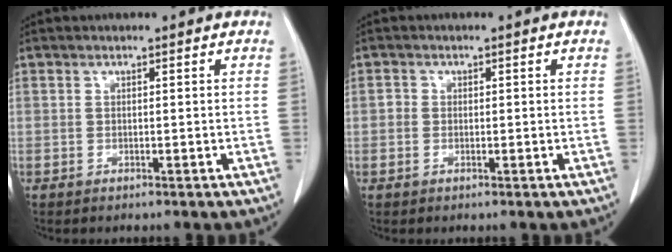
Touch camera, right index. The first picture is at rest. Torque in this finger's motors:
{"motor_torque": [0.10, 0.07, 0.02, 0.01]}